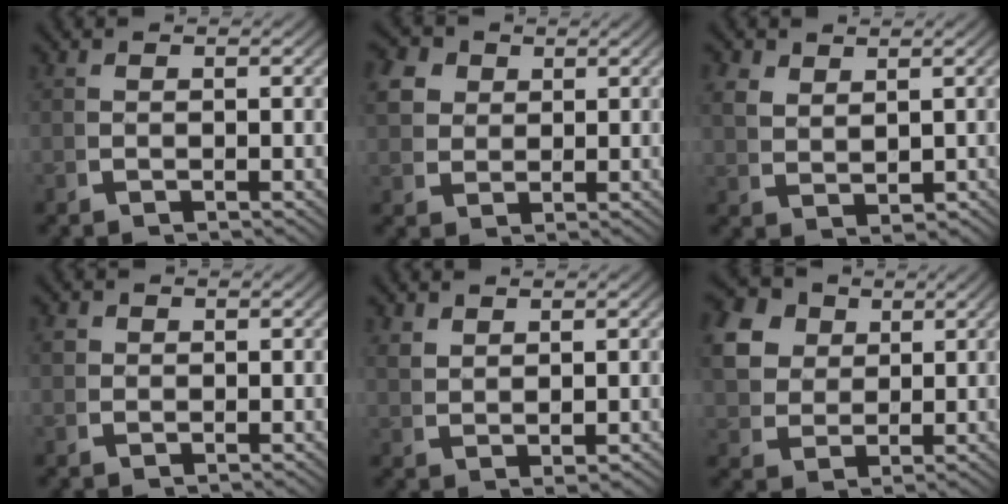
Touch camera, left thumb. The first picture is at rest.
{"total": 5.8, "force": [2.4, 4.5, 2.6], "torque": [-0.064, -0.006, 0.045]}
{"total": 2.8, "force": [1.6, 1.8, 1.5], "torque": [-0.027, -0.008, 0.047]}
{"total": 1.3, "force": [0.6, 1.1, 0.4], "torque": [-0.010, -0.006, 0.016]}
{"total": 2.0, "force": [1.9, 0.4, 0.6], "torque": [-0.007, 0.002, 0.047]}
{"total": 9.6, "force": [3.5, 7.7, 4.7], "torque": [-0.114, -0.011, 0.062]}